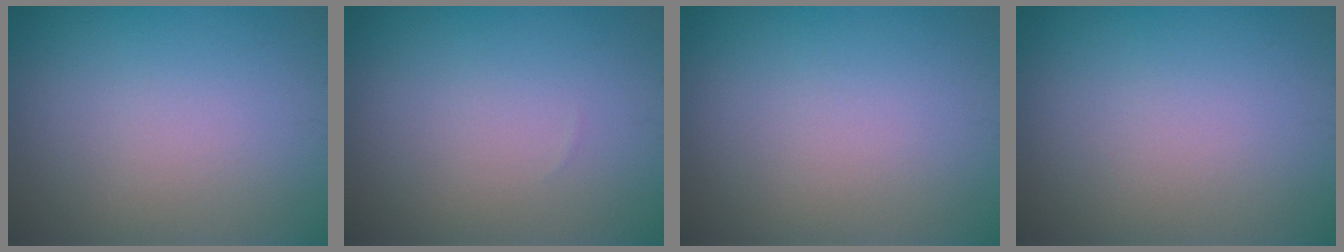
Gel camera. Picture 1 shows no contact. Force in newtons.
{"total": 0.0}
{"total": 0.0}
{"total": 0.0}